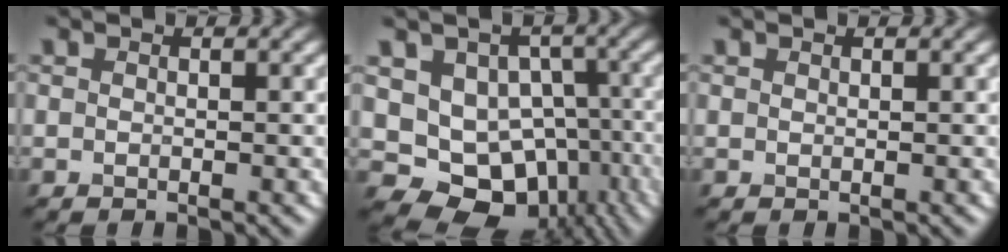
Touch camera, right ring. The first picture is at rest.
{"total": 9.9, "force": [-2.1, 8.1, 5.2], "torque": [-0.072, -0.014, -0.025]}
{"total": 0.0}